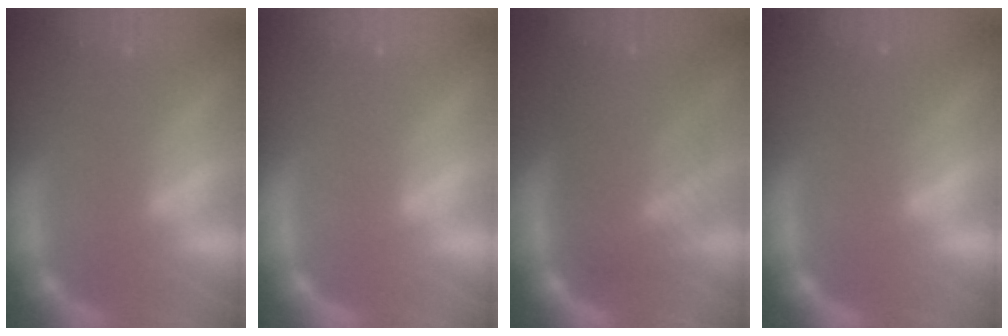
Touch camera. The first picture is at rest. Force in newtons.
{"total": 0.0}
{"total": 9.0}
{"total": 1.9}